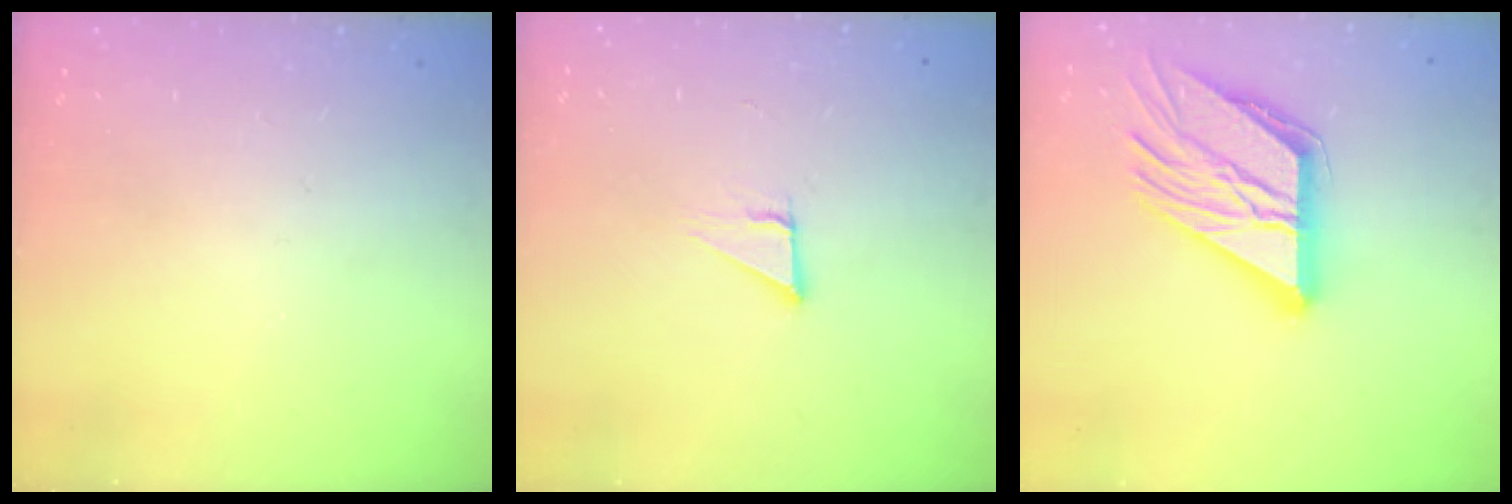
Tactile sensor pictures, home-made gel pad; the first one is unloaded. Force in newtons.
{"total": 2.9, "press": 2.9, "slide": 0.1}
{"total": 18.6, "press": 18.5, "slide": 2.2}